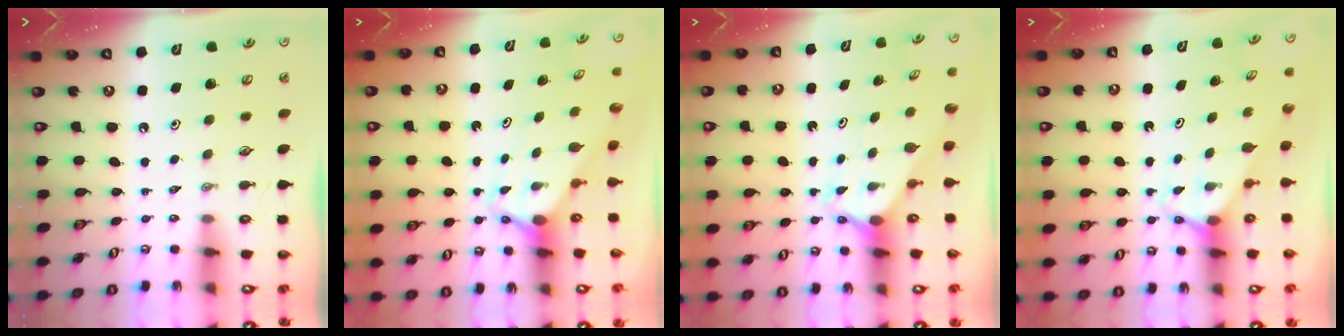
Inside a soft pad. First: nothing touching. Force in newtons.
{"total": 3.0, "press": 3.0, "slide": 0.3}
{"total": 2.7, "press": 2.7, "slide": 0.1}
{"total": 2.7, "press": 2.7, "slide": 0.2}